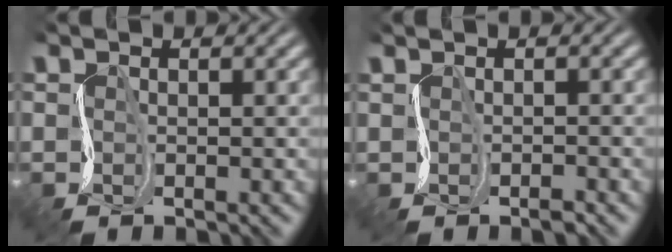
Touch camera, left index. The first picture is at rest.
{"total": 0.9, "force": [-0.4, 0.2, 0.8], "torque": [-0.015, -0.004, -0.005]}